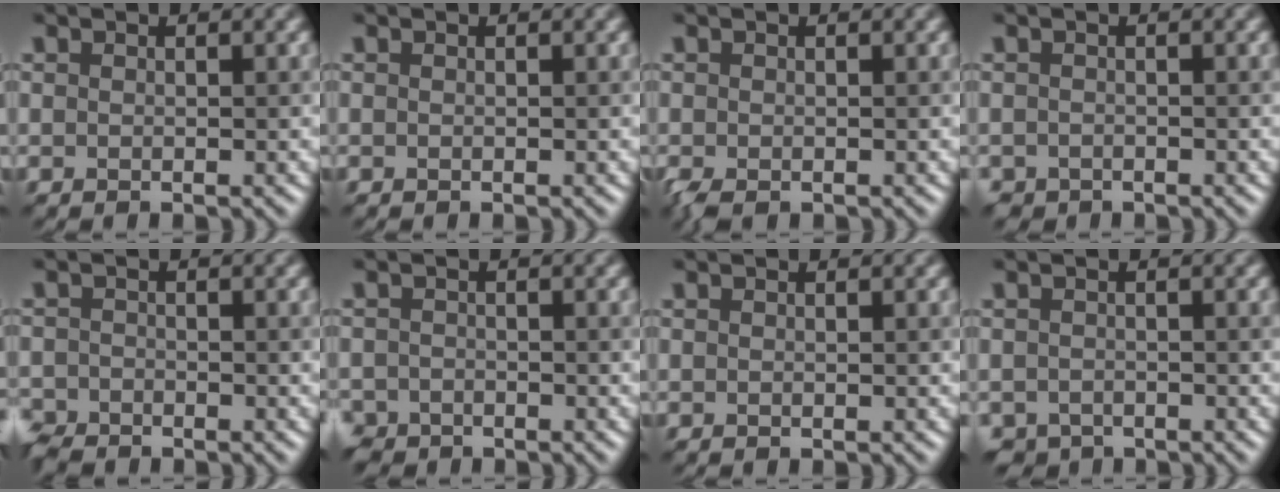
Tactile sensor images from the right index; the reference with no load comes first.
{"total": 0.0}
{"total": 1.7, "force": [-1.1, 0.8, 0.9], "torque": [-0.026, -0.004, -0.025]}
{"total": 0.8, "force": [-0.6, 0.5, 0.0], "torque": [0.005, 0.000, -0.013]}
{"total": 2.3, "force": [-2.1, 0.9, 0.4], "torque": [-0.009, -0.003, -0.050]}
{"total": 2.3, "force": [-1.7, 1.5, 0.2], "torque": [0.015, 0.005, -0.031]}
{"total": 0.0}
{"total": 1.5, "force": [-1.3, 0.8, 0.1], "torque": [0.005, -0.002, -0.025]}